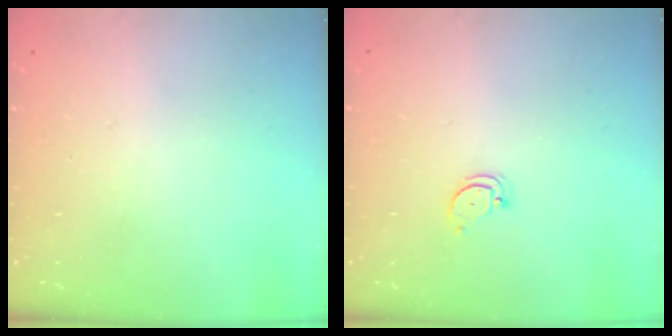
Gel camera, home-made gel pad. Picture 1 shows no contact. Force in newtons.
{"total": 2.6, "press": 2.6, "slide": 0.0}